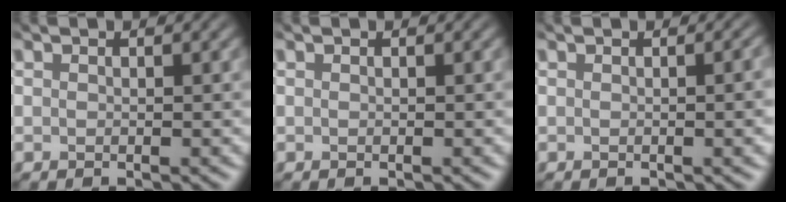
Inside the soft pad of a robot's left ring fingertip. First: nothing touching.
{"total": 0.0}
{"total": 5.8, "force": [1.0, 2.8, 5.0], "torque": [-0.017, 0.032, -0.009]}